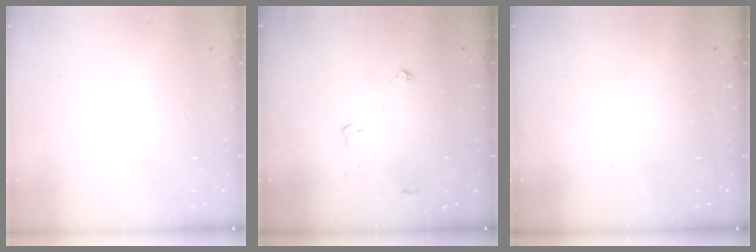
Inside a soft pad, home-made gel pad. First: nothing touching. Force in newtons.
{"total": 2.9, "press": 2.9, "slide": 0.5}
{"total": 0.0}